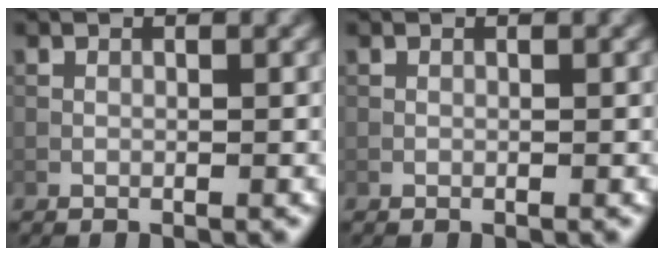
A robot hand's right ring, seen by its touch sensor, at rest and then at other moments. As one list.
[{"total": 0.0}]